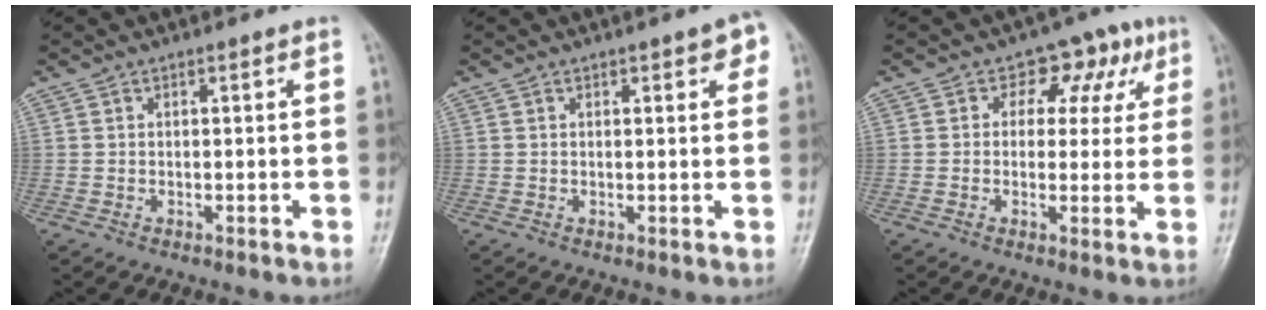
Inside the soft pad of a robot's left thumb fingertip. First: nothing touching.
{"total": 3.6, "force": [1.7, 1.4, 2.9], "torque": [-0.023, -0.001, 0.013]}
{"total": 8.2, "force": [3.1, 6.1, 4.7], "torque": [-0.002, 0.001, 0.031]}